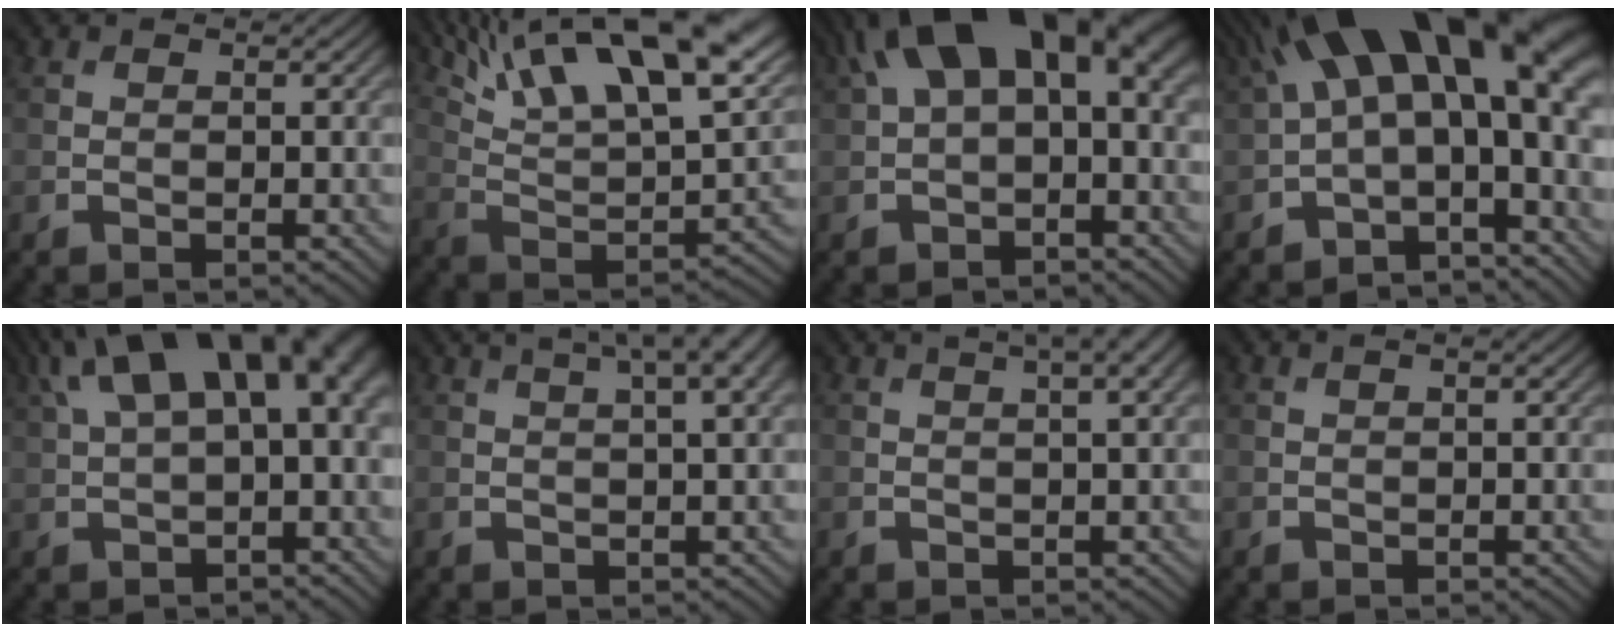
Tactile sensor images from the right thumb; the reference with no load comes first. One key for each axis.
{"total": 21.3, "fx": 13.3, "fy": 6.9, "fz": 15.1, "tx": -0.257, "ty": 0.041, "tz": 0.218}
{"total": 13.6, "fx": 3.5, "fy": 7.3, "fz": 10.9, "tx": -0.188, "ty": 0.015, "tz": 0.064}
{"total": 19.0, "fx": 4.3, "fy": 8.0, "fz": 16.7, "tx": -0.243, "ty": 0.015, "tz": 0.093}
{"total": 14.5, "fx": 4.5, "fy": 6.3, "fz": 12.2, "tx": -0.202, "ty": 0.025, "tz": 0.087}
{"total": 8.2, "fx": 4.2, "fy": 2.1, "fz": 6.7, "tx": -0.081, "ty": 0.029, "tz": 0.051}
{"total": 5.2, "fx": 2.7, "fy": 1.1, "fz": 4.3, "tx": -0.051, "ty": 0.017, "tz": 0.030}
{"total": 1.1, "fx": 0.7, "fy": 0.0, "fz": 0.9, "tx": -0.013, "ty": 0.004, "tz": 0.013}